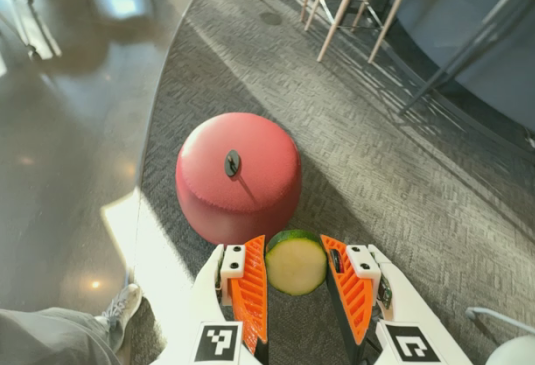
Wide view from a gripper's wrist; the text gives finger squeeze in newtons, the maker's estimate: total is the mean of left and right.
{"total": 13.2, "left": 13.2, "right": 13.2}